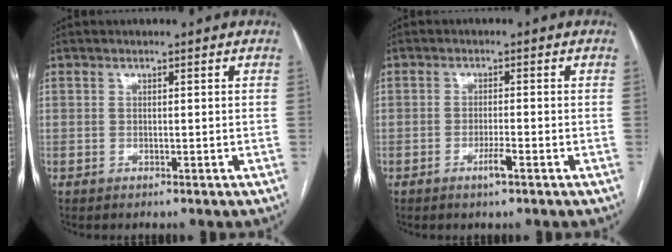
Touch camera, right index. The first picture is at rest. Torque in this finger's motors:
{"motor_torque": [0.67, -0.16, 0.34, 0.09]}